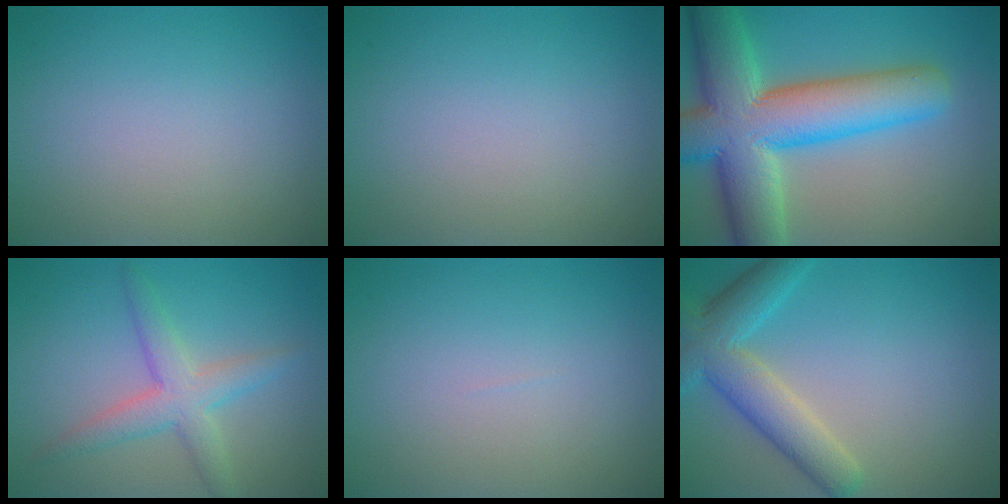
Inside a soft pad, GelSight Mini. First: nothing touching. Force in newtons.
{"total": 0.0}
{"total": 12.9, "press": 12.9, "slide": 0.6}
{"total": 3.8, "press": 3.8, "slide": 0.1}
{"total": 0.0}
{"total": 5.8, "press": 5.8, "slide": 0.3}